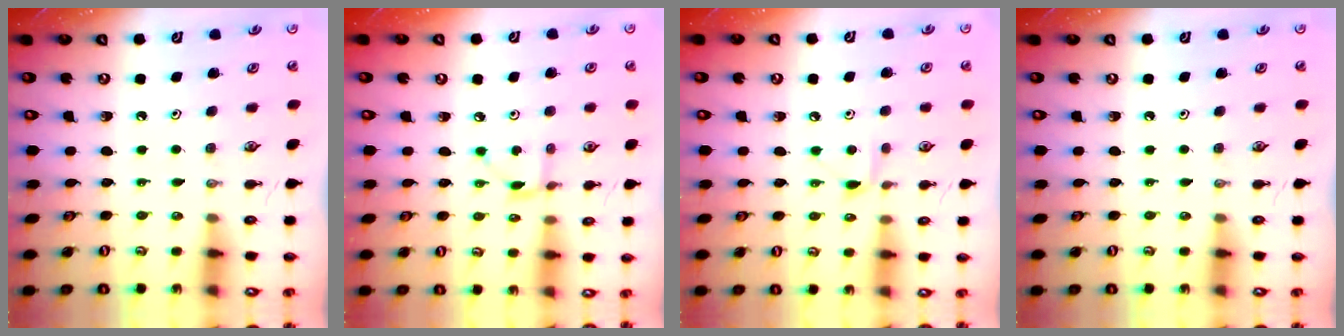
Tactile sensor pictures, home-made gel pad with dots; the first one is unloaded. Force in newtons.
{"total": 2.9, "press": 2.9, "slide": 0.1}
{"total": 6.4, "press": 6.4, "slide": 0.7}
{"total": 0.0}